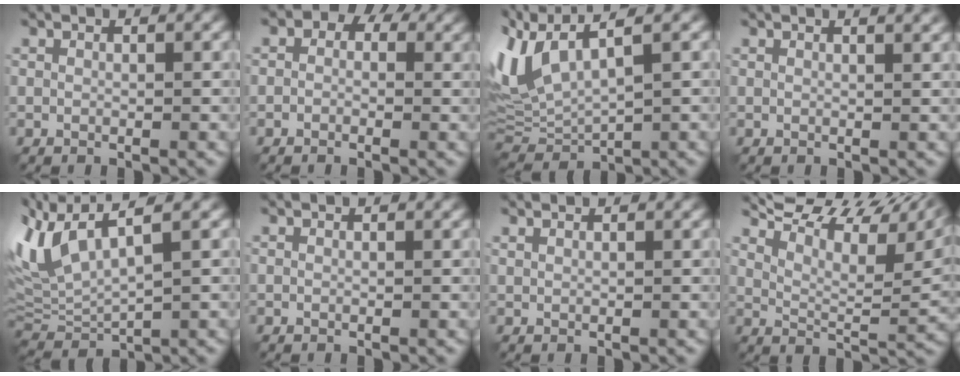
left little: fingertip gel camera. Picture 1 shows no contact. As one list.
[{"total": 4.6, "force": [1.2, 3.8, 2.2], "torque": [-0.013, 0.013, -0.017]}, {"total": 7.6, "force": [3.0, 3.0, 6.3], "torque": [-0.154, 0.010, 0.056]}, {"total": 3.1, "force": [2.2, 1.3, 1.7], "torque": [0.000, 0.020, 0.009]}, {"total": 7.1, "force": [2.5, 2.8, 6.0], "torque": [-0.145, 0.012, 0.049]}, {"total": 0.0}, {"total": 1.1, "force": [1.0, 0.3, 0.4], "torque": [-0.006, 0.002, 0.011]}, {"total": 11.6, "force": [7.9, 3.5, 7.7], "torque": [-0.136, 0.029, 0.134]}]